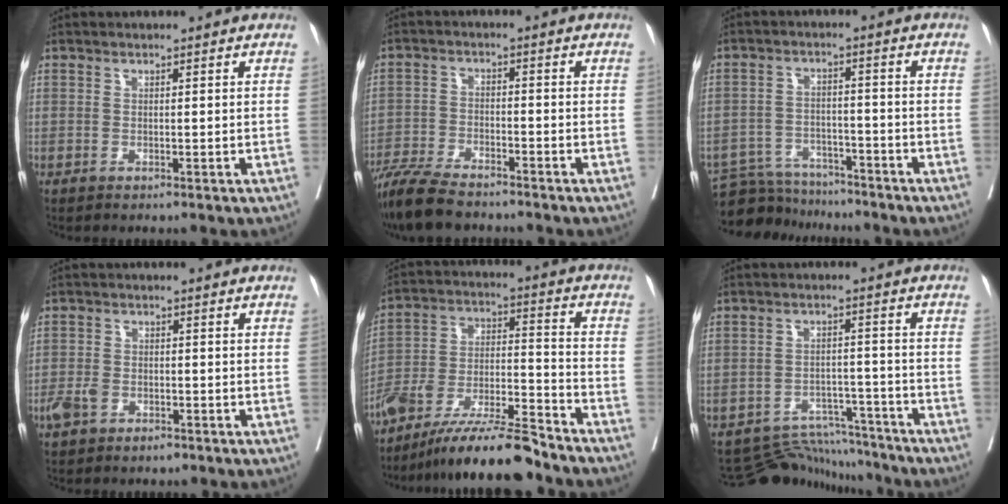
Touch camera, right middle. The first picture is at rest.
{"total": 9.7, "force": [-8.3, 1.7, 4.6], "torque": [-0.083, -0.026, -0.146]}
{"total": 9.1, "force": [-8.8, 2.3, 0.5], "torque": [-0.008, 0.009, -0.145]}
{"total": 4.0, "force": [-2.1, 2.4, 2.4], "torque": [-0.050, 0.003, -0.031]}
{"total": 15.5, "force": [-13.3, 1.2, 7.9], "torque": [-0.146, 0.001, -0.240]}
{"total": 9.2, "force": [-8.9, 1.7, -1.3], "torque": [0.022, 0.024, -0.135]}